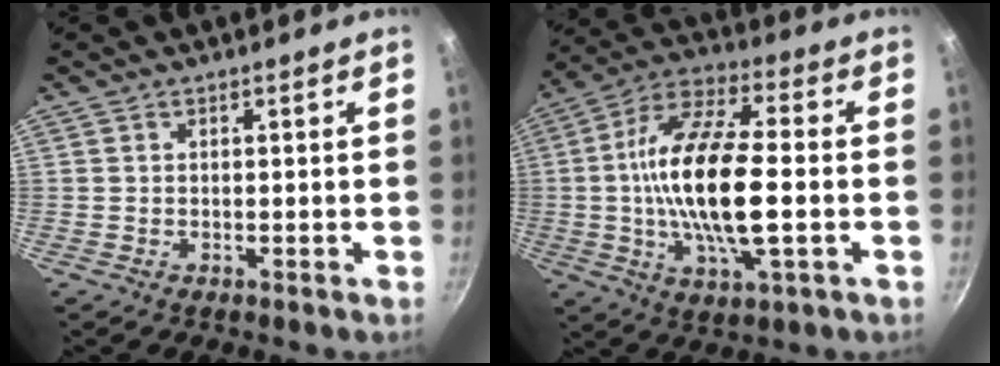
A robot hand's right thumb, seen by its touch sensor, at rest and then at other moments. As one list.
[{"total": 19.8, "force": [-1.5, 7.2, 18.4], "torque": [-0.350, 0.020, -0.040]}]